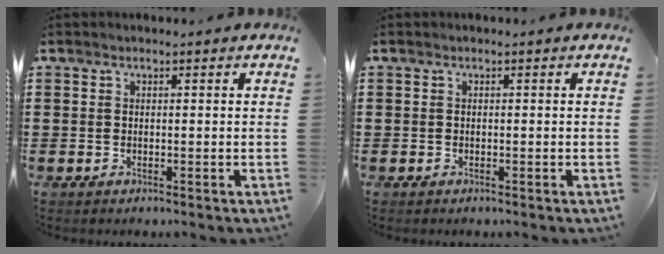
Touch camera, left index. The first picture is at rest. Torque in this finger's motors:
{"motor_torque": [0.00, 0.00, 0.00, 0.00]}